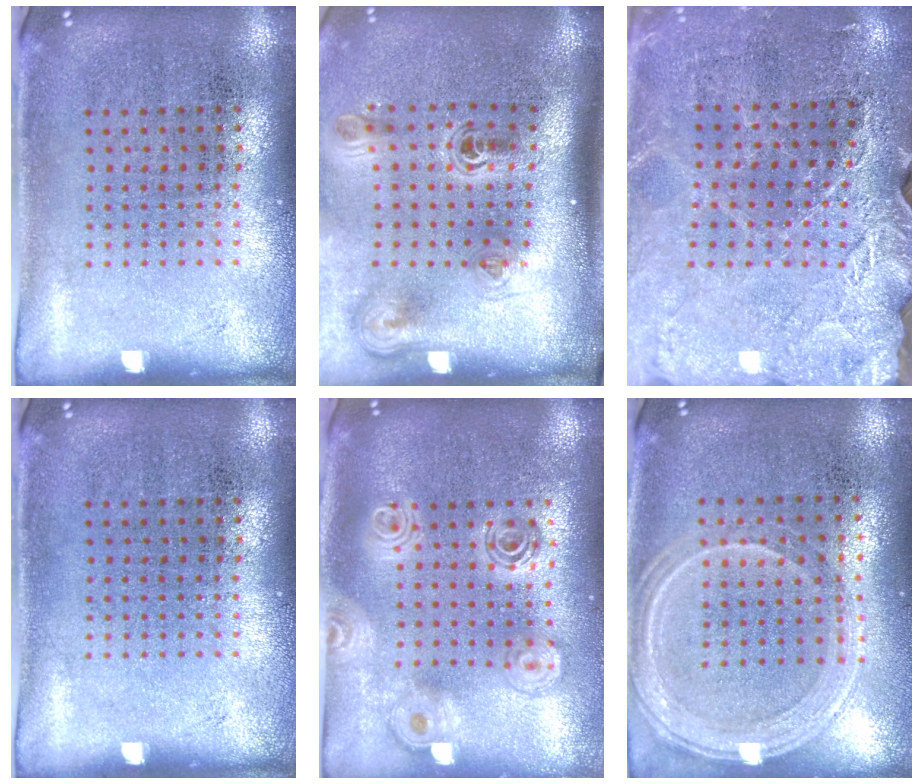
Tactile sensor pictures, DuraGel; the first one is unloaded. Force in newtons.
{"total": 2.3, "press": 1.5, "slide": 1.8}
{"total": 2.8, "press": 2.8, "slide": 0.3}
{"total": 0.0}
{"total": 2.0, "press": 1.7, "slide": 1.1}
{"total": 1.2, "press": 1.2, "slide": 0.4}